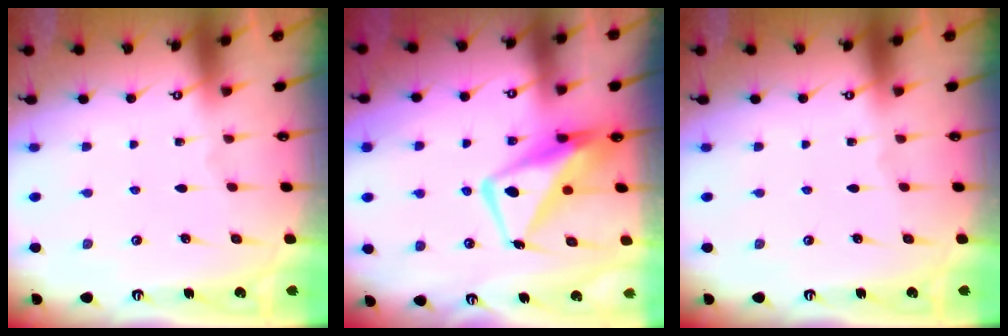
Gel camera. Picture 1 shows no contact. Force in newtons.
{"total": 11.9, "press": 11.8, "slide": 1.3}
{"total": 0.0}